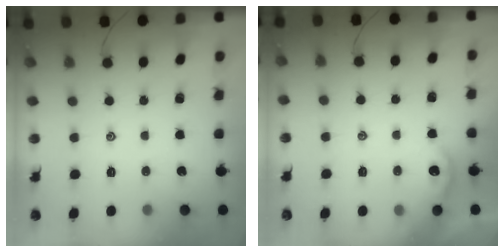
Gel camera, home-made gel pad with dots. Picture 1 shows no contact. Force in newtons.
{"total": 2.0, "press": 1.9, "slide": 0.5}